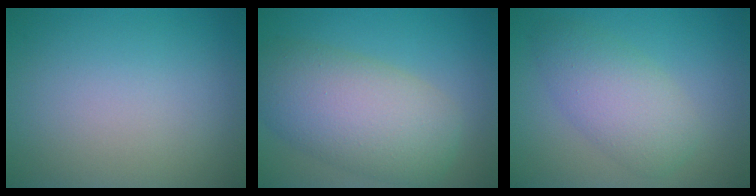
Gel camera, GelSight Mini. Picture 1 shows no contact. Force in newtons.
{"total": 8.3, "press": 8.3, "slide": 0.5}
{"total": 4.4, "press": 4.4, "slide": 0.1}